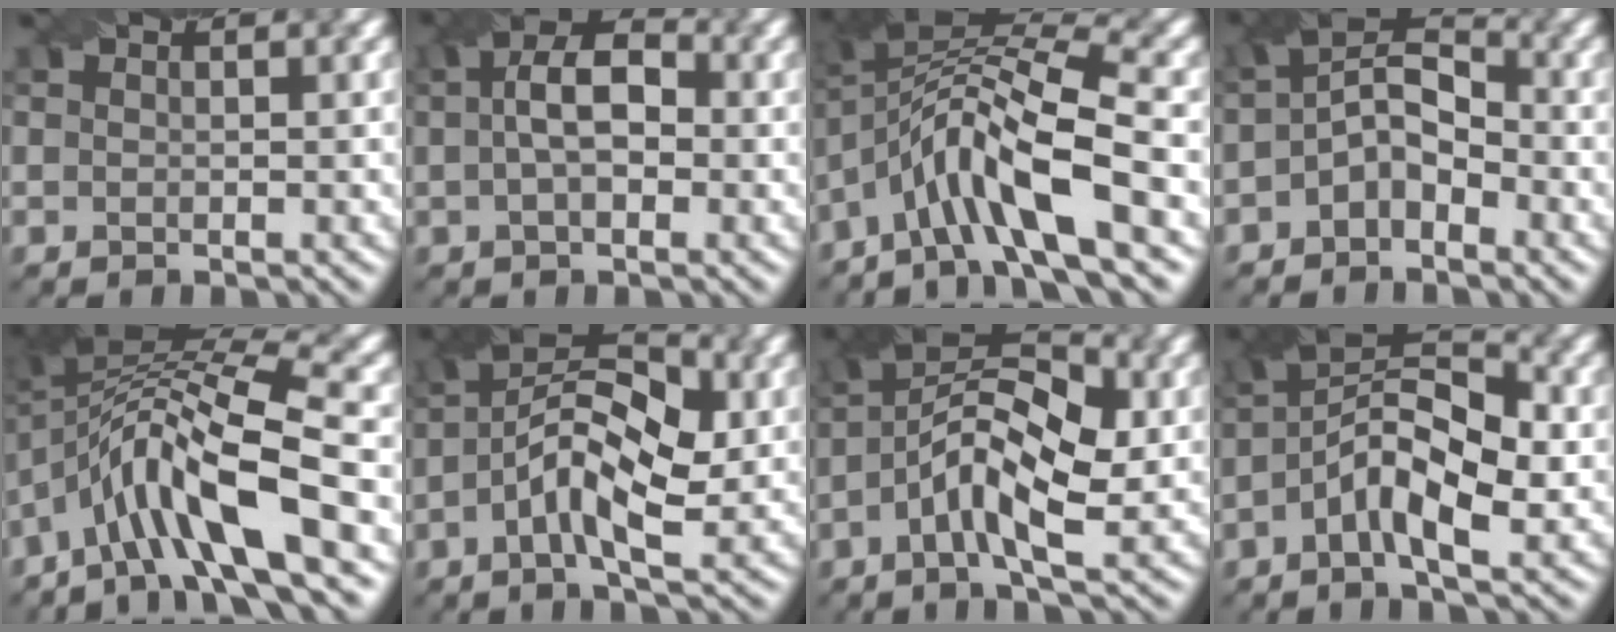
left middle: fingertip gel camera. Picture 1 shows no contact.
{"total": 5.5, "force": [0.5, 3.0, 4.5], "torque": [-0.072, 0.020, -0.004]}
{"total": 9.5, "force": [-2.9, 2.6, 8.6], "torque": [-0.153, 0.021, -0.069]}
{"total": 4.6, "force": [-1.3, 2.8, 3.3], "torque": [-0.058, 0.010, -0.031]}
{"total": 10.8, "force": [-3.3, 2.9, 9.9], "torque": [-0.172, 0.018, -0.066]}
{"total": 7.7, "force": [-0.9, 3.5, 6.8], "torque": [-0.125, 0.020, -0.021]}
{"total": 8.2, "force": [-1.1, 3.5, 7.4], "torque": [-0.135, 0.024, -0.030]}
{"total": 7.7, "force": [-1.5, 3.2, 6.8], "torque": [-0.123, 0.022, -0.035]}